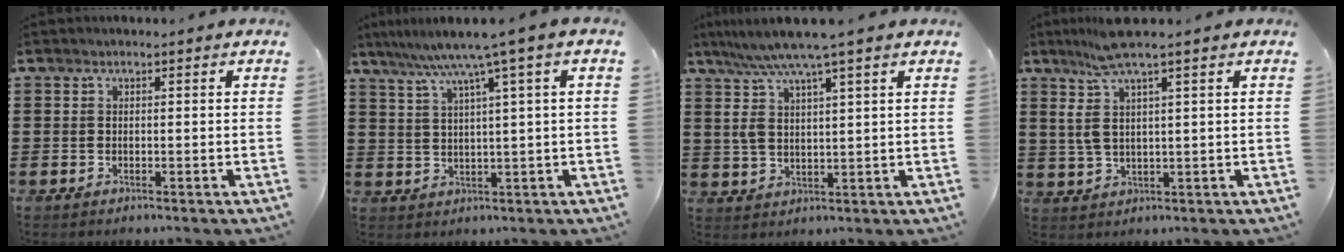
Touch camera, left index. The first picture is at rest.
{"total": 6.2, "force": [3.2, -0.6, 5.2], "torque": [-0.113, -0.014, 0.048]}
{"total": 7.7, "force": [5.0, 0.8, 5.8], "torque": [-0.125, -0.014, 0.086]}
{"total": 6.7, "force": [3.5, 0.7, 5.7], "torque": [-0.134, -0.004, 0.055]}